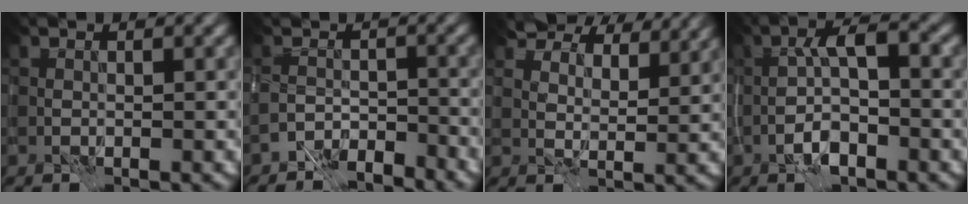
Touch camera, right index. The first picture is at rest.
{"total": 4.1, "force": [-3.7, 1.7, 0.9], "torque": [-0.009, -0.002, -0.070]}
{"total": 10.4, "force": [8.9, 3.8, 3.7], "torque": [-0.079, -0.008, 0.142]}
{"total": 3.5, "force": [-1.2, 1.2, 3.1], "torque": [-0.062, 0.012, -0.027]}